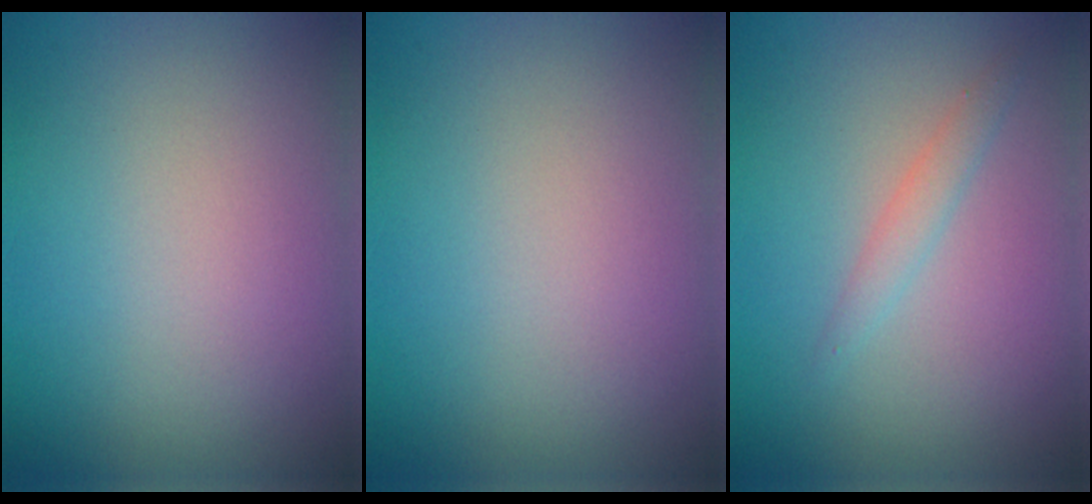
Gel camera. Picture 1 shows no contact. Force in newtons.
{"total": 0.0}
{"total": 1.4, "press": 1.4, "slide": 0.1}